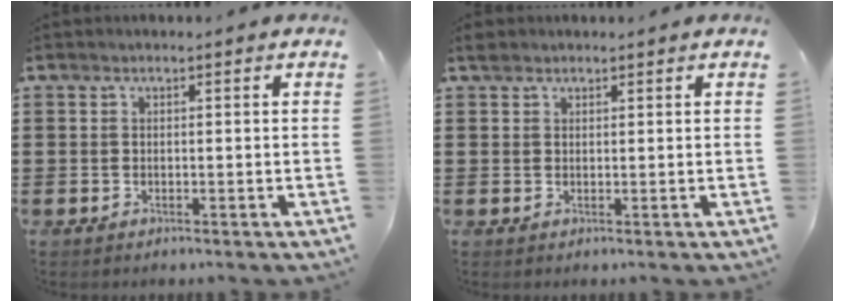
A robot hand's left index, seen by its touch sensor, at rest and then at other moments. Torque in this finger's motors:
{"motor_torque": [-0.02, 0.00, -0.01, -0.02]}